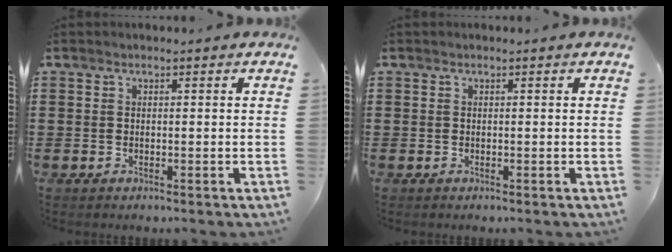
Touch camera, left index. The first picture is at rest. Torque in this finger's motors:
{"motor_torque": [0.00, 0.00, 0.02, 0.00]}